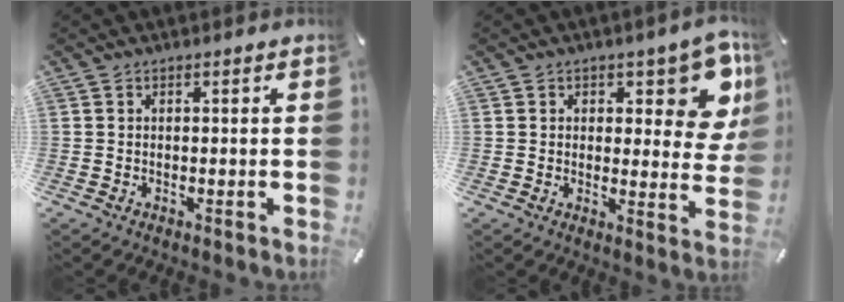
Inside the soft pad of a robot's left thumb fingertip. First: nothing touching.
{"total": 10.4, "force": [5.5, 4.9, 7.3], "torque": [-0.074, -0.032, 0.091]}